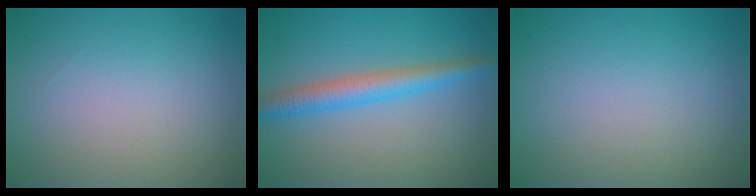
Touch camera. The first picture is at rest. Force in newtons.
{"total": 3.6, "press": 3.6, "slide": 0.1}
{"total": 0.0}